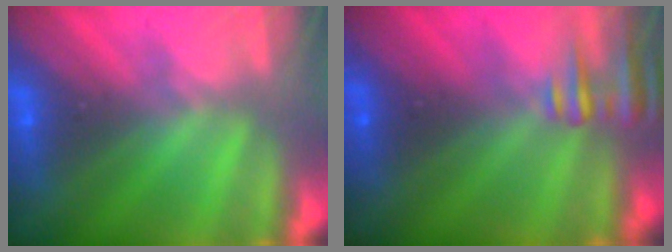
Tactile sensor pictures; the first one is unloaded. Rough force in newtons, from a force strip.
{"total": 7.8}